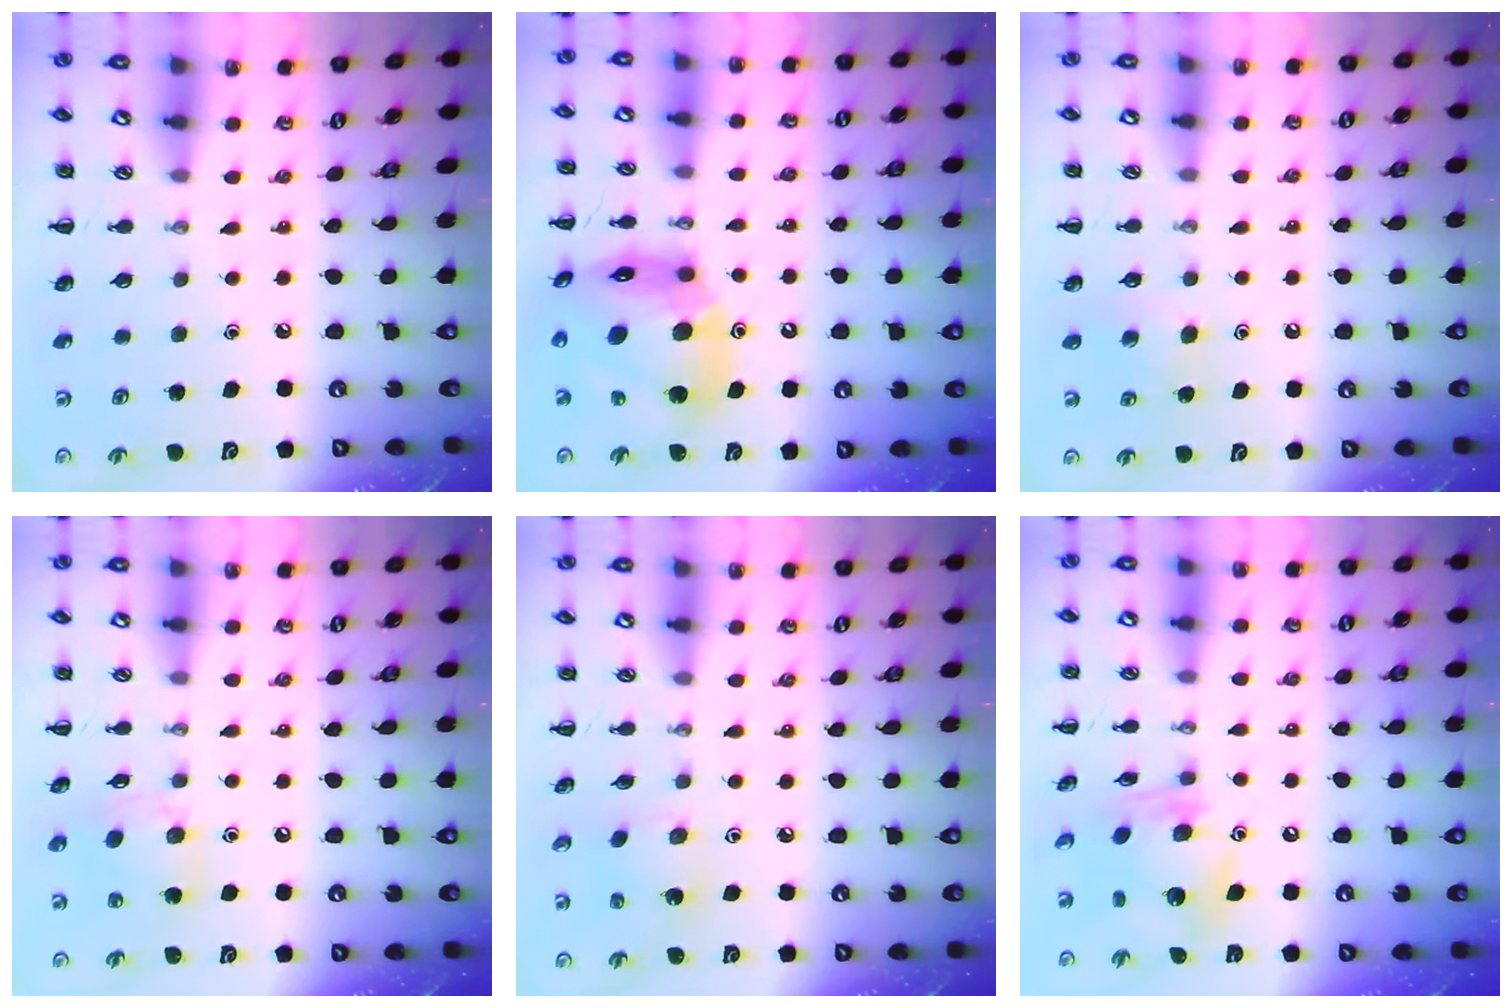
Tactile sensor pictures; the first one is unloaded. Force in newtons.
{"total": 18.2, "press": 17.4, "slide": 5.2}
{"total": 4.9, "press": 4.7, "slide": 1.4}
{"total": 10.2, "press": 10.0, "slide": 2.2}
{"total": 1.8, "press": 1.7, "slide": 0.5}
{"total": 12.2, "press": 12.1, "slide": 1.2}